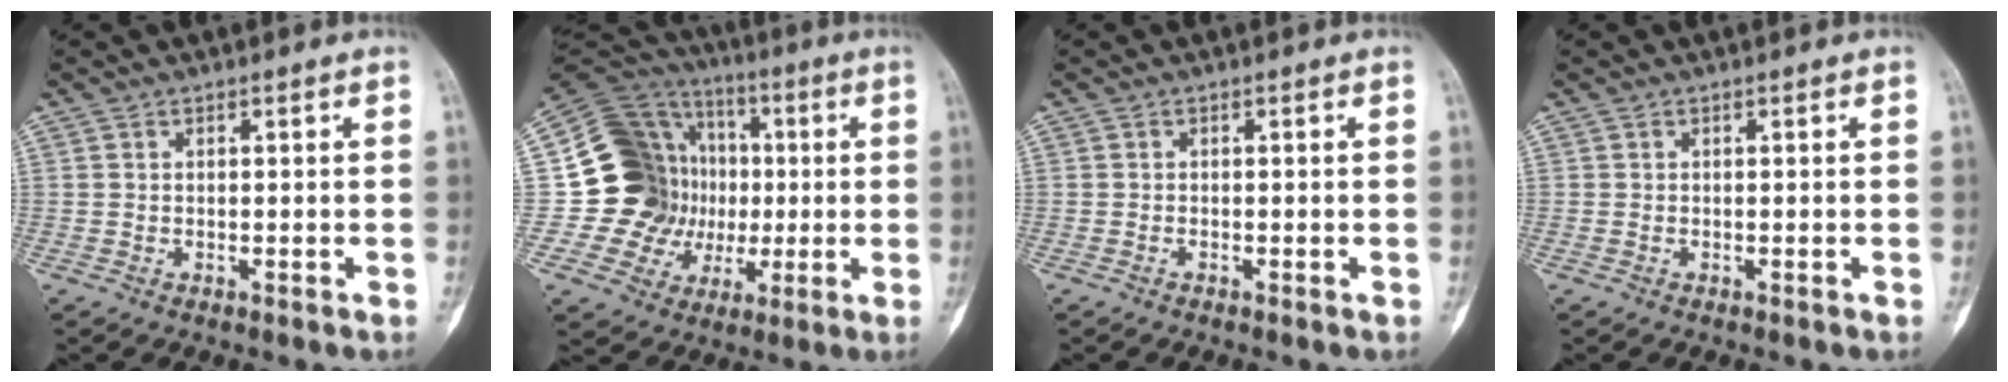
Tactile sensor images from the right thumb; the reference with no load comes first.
{"total": 18.9, "force": [0.1, 17.2, 7.9], "torque": [-0.081, 0.037, 0.014]}
{"total": 0.0}
{"total": 0.0}